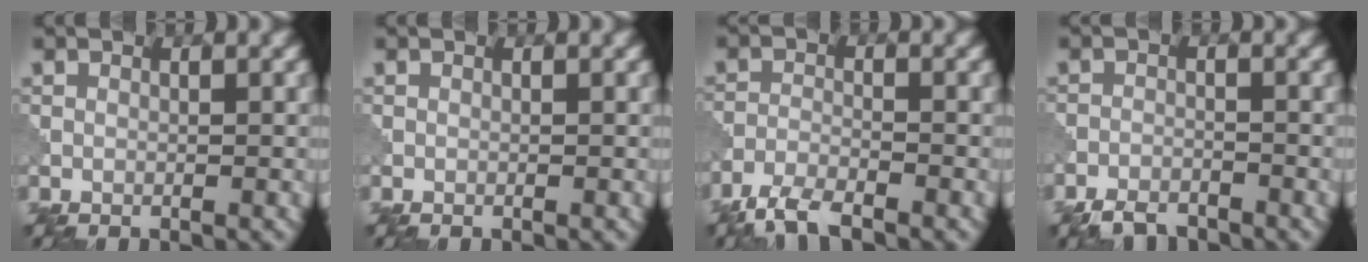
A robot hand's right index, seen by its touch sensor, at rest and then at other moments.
{"total": 0.0}
{"total": 4.1, "force": [-3.5, 0.9, 2.0], "torque": [-0.042, -0.007, -0.078]}
{"total": 3.0, "force": [-2.7, 1.0, 1.0], "torque": [-0.016, -0.003, -0.055]}